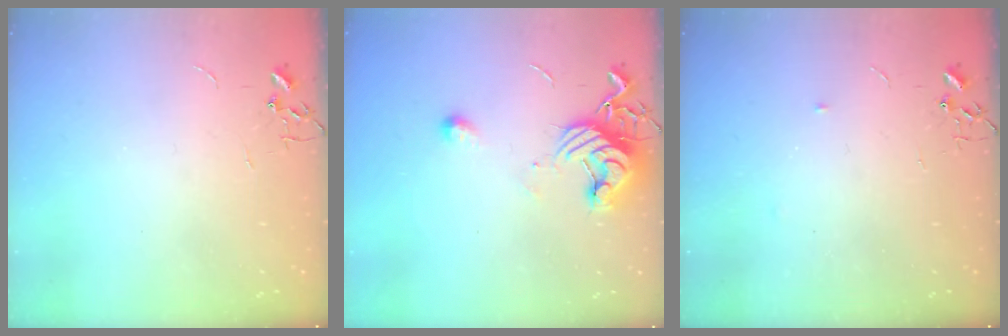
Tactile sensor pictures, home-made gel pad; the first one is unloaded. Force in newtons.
{"total": 11.6, "press": 11.6, "slide": 0.7}
{"total": 2.8, "press": 2.8, "slide": 0.4}